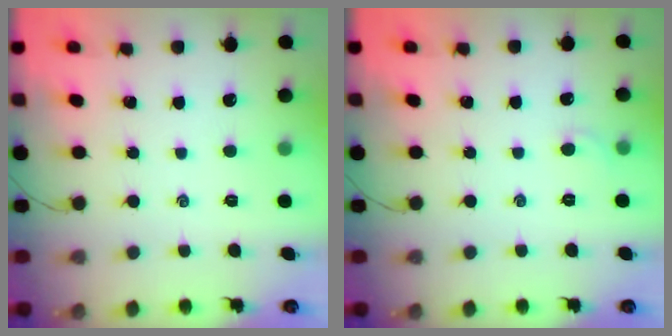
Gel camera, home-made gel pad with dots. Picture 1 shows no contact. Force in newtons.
{"total": 2.7, "press": 2.5, "slide": 0.9}